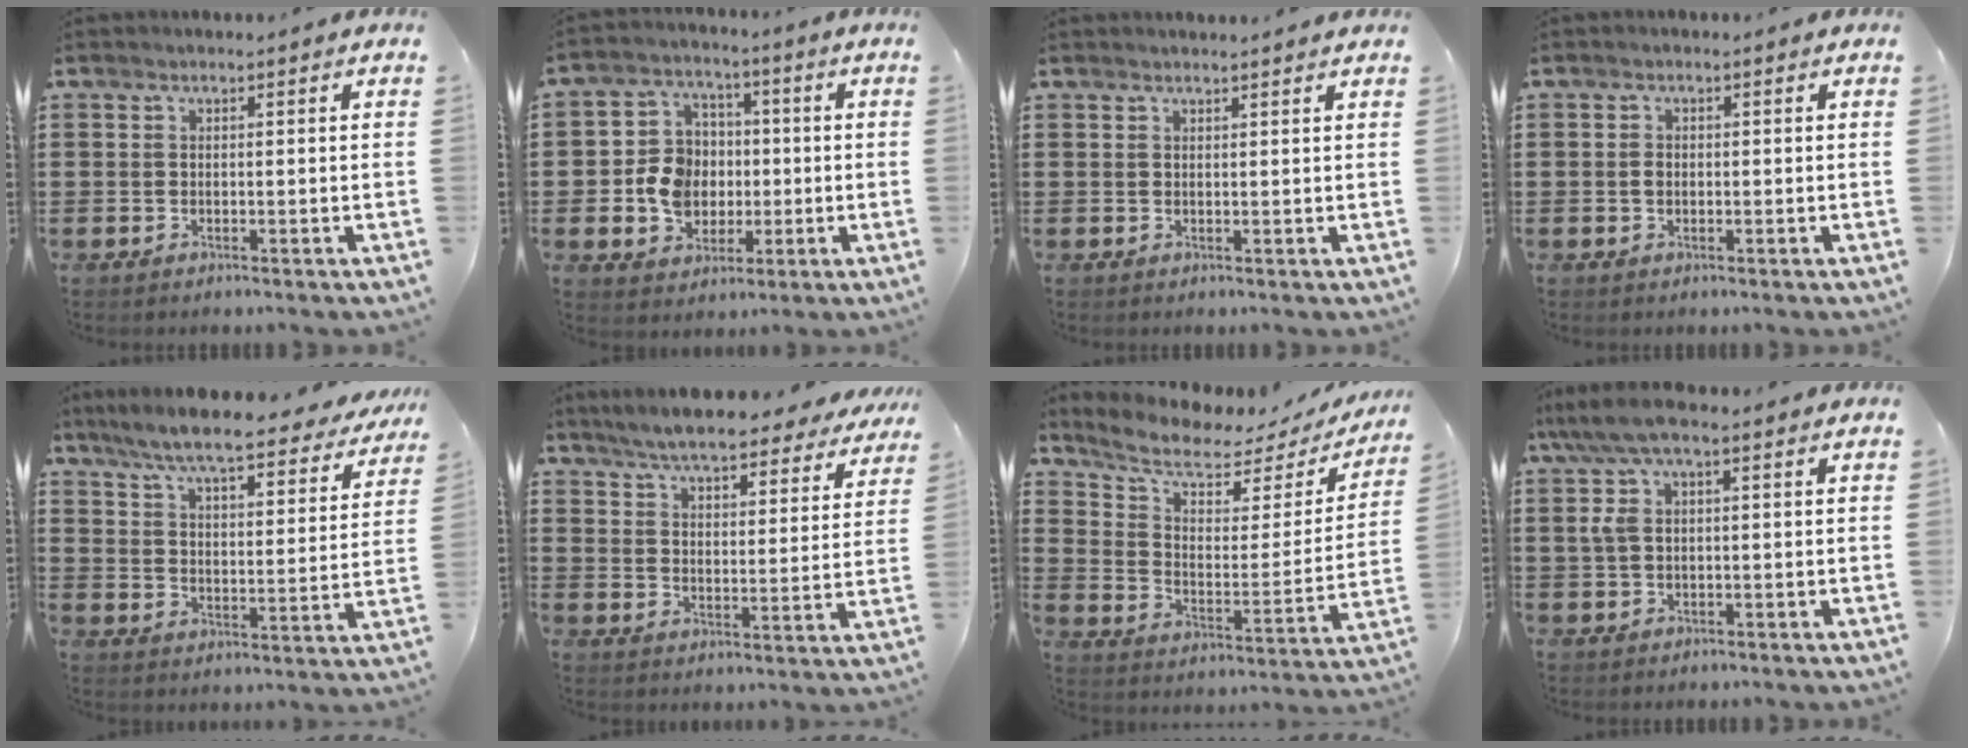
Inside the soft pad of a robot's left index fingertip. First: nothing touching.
{"total": 8.3, "force": [-0.6, 7.3, 3.8], "torque": [-0.096, 0.020, -0.011]}
{"total": 1.2, "force": [1.2, -0.1, 0.2], "torque": [-0.005, -0.002, 0.024]}
{"total": 1.2, "force": [0.0, 0.9, 0.9], "torque": [-0.020, 0.005, -0.002]}
{"total": 7.7, "force": [7.0, 0.0, 3.2], "torque": [-0.092, -0.045, 0.118]}
{"total": 6.5, "force": [6.2, 0.0, 1.7], "torque": [-0.061, -0.033, 0.110]}
{"total": 7.1, "force": [5.5, 2.5, 3.8], "torque": [-0.102, -0.030, 0.093]}
{"total": 5.4, "force": [1.3, 2.1, 4.9], "torque": [-0.116, 0.004, 0.014]}